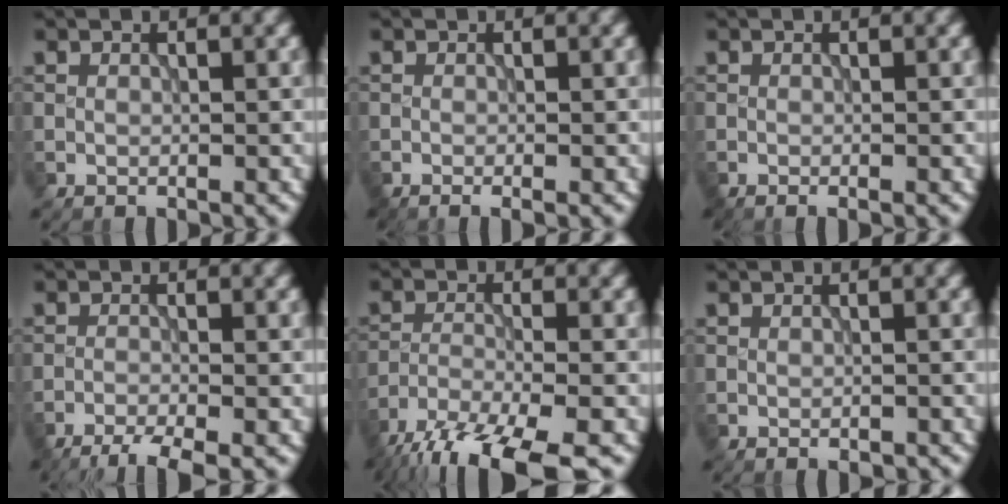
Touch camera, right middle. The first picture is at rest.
{"total": 1.0, "force": [-0.6, 0.2, 0.8], "torque": [-0.009, -0.008, -0.011]}
{"total": 0.7, "force": [-0.4, 0.1, 0.5], "torque": [-0.006, -0.007, -0.009]}
{"total": 3.9, "force": [-2.9, 0.6, 2.5], "torque": [-0.044, -0.004, -0.059]}
{"total": 11.2, "force": [-9.1, 2.8, 5.9], "torque": [-0.120, -0.042, -0.149]}
{"total": 0.9, "force": [-0.6, 0.3, 0.6], "torque": [-0.008, -0.004, -0.007]}